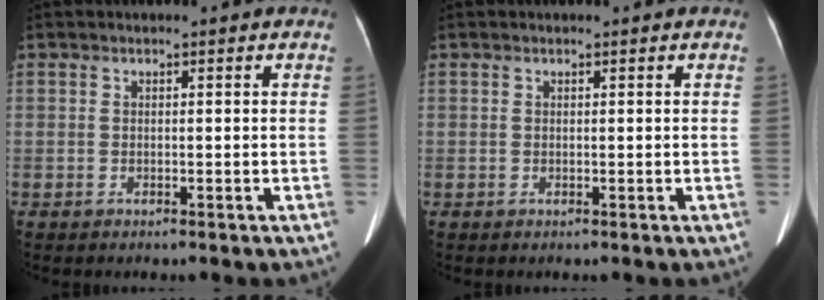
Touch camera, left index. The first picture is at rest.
{"total": 0.0}